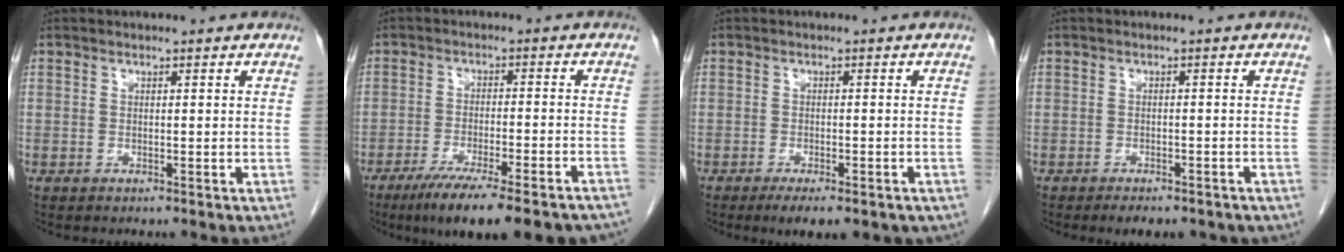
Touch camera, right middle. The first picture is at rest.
{"total": 18.9, "force": [-15.3, 2.4, 10.7], "torque": [-0.107, -0.017, -0.213]}
{"total": 7.5, "force": [-5.3, 2.5, 4.8], "torque": [-0.050, -0.008, -0.067]}
{"total": 6.0, "force": [-4.6, 2.4, 3.0], "torque": [-0.032, -0.001, -0.050]}